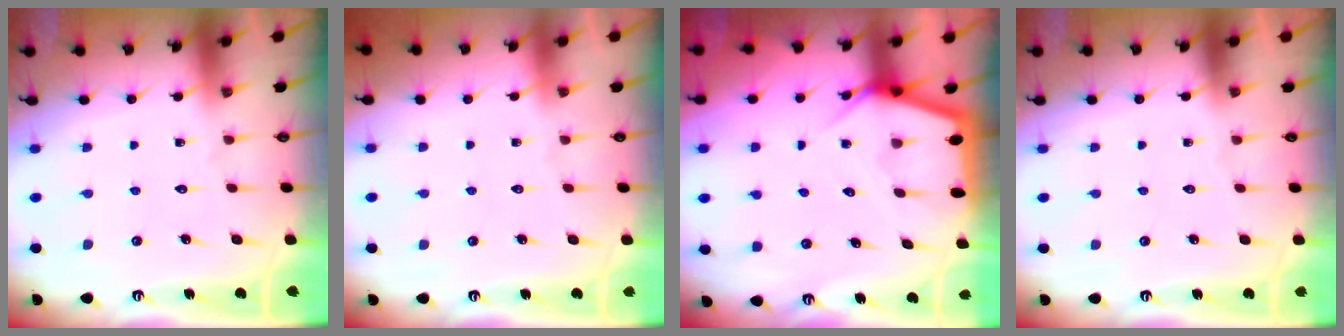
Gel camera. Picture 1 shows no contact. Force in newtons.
{"total": 0.0}
{"total": 5.0, "press": 5.0, "slide": 0.3}
{"total": 0.0}